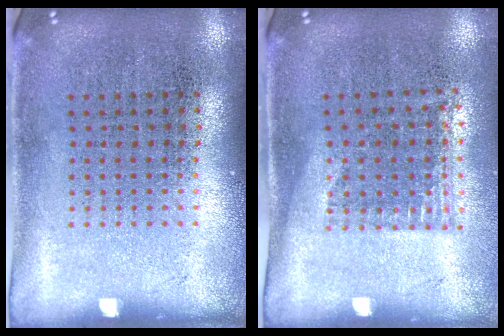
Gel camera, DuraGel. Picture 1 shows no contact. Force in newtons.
{"total": 1.2, "press": 0.9, "slide": 0.8}